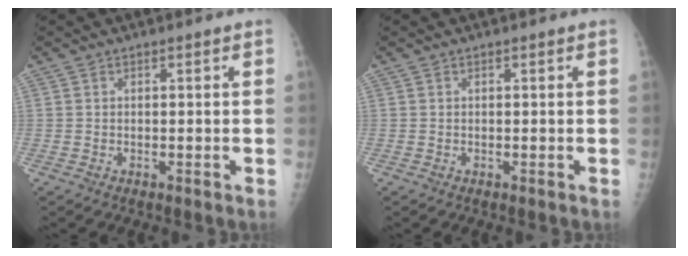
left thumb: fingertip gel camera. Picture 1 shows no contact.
{"total": 0.0}